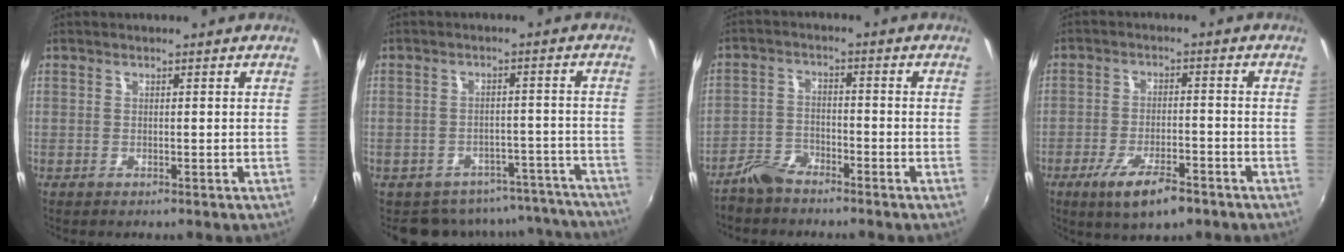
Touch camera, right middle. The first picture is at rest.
{"total": 13.7, "force": [-12.3, 5.6, 2.1], "torque": [-0.033, 0.030, -0.137]}
{"total": 5.4, "force": [-4.6, 2.0, 1.9], "torque": [-0.049, 0.006, -0.089]}
{"total": 9.1, "force": [-5.9, 2.7, 6.5], "torque": [-0.138, -0.022, -0.098]}